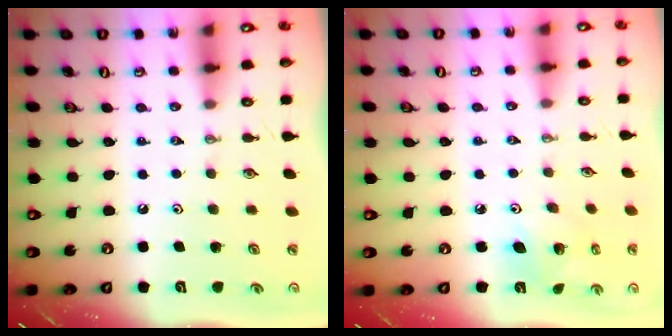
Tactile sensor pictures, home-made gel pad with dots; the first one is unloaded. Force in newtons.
{"total": 6.8, "press": 6.8, "slide": 0.2}